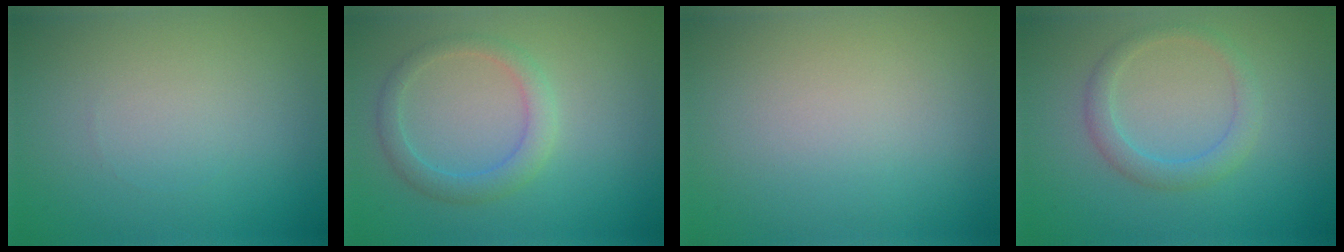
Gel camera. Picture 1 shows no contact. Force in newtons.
{"total": 2.4, "press": 2.4, "slide": 0.1}
{"total": 0.0}
{"total": 2.2, "press": 2.2, "slide": 0.0}